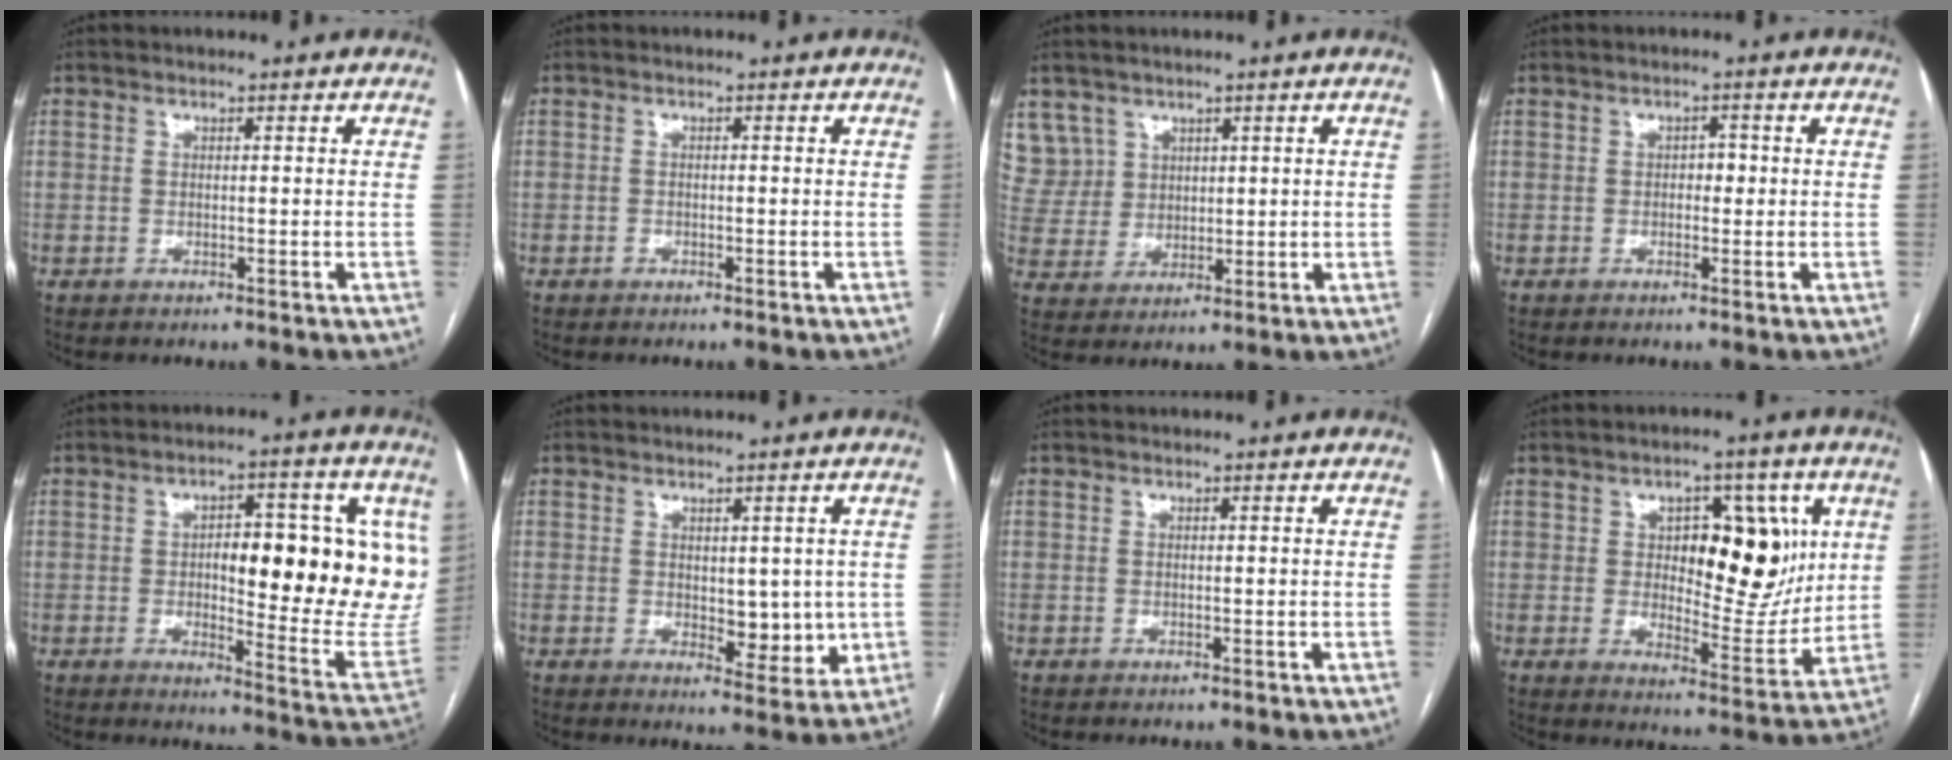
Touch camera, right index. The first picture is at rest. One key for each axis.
{"total": 0.6, "fx": -0.3, "fy": 0.4, "fz": 0.1, "tx": 0.000, "ty": 0.002, "tz": -0.006}
{"total": 7.8, "fx": 4.7, "fy": 6.2, "fz": 0.1, "tx": -0.007, "ty": 0.017, "tz": 0.108}
{"total": 1.7, "fx": -0.1, "fy": 1.1, "fz": 1.3, "tx": -0.012, "ty": 0.007, "tz": -0.003}
{"total": 19.3, "fx": 3.0, "fy": 5.6, "fz": 18.2, "tx": -0.193, "ty": 0.011, "tz": 0.047}
{"total": 6.0, "fx": 0.2, "fy": 3.3, "fz": 5.1, "tx": -0.055, "ty": -0.009, "tz": 0.013}
{"total": 0.0}
{"total": 13.5, "fx": 3.2, "fy": 6.3, "fz": 11.4, "tx": -0.147, "ty": 0.011, "tz": 0.057}